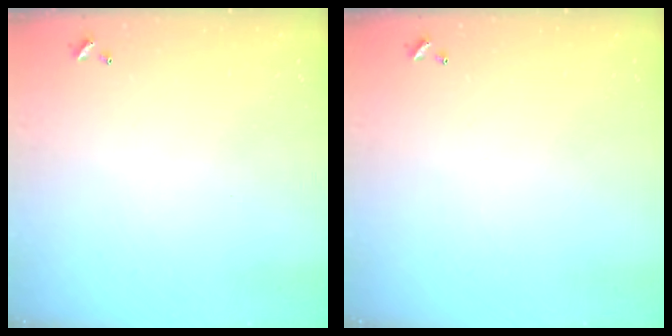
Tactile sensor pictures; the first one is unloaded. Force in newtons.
{"total": 0.0}